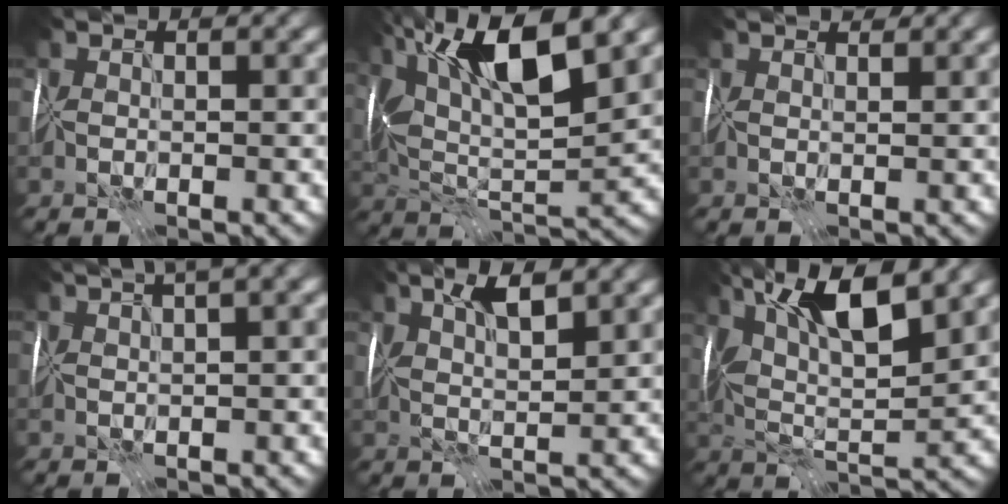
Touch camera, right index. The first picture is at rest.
{"total": 11.8, "force": [5.5, 3.8, 9.7], "torque": [-0.177, 0.012, 0.097]}
{"total": 2.4, "force": [2.1, 0.5, 1.0], "torque": [-0.012, 0.009, 0.016]}
{"total": 5.1, "force": [3.1, 1.1, 3.8], "torque": [-0.053, 0.022, 0.038]}
{"total": 4.2, "force": [2.3, 1.1, 3.4], "torque": [-0.064, 0.005, 0.038]}
{"total": 10.4, "force": [4.7, 3.5, 8.6], "torque": [-0.150, 0.012, 0.078]}